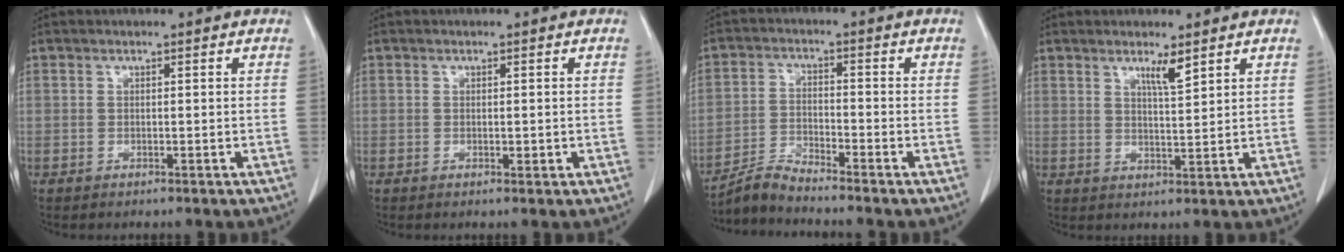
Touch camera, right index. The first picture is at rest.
{"total": 0.9, "force": [-0.2, 0.4, 0.8], "torque": [-0.013, -0.001, 0.000]}
{"total": 4.7, "force": [-4.6, -1.0, 0.6], "torque": [-0.020, -0.016, -0.092]}
{"total": 3.3, "force": [2.3, 0.1, 2.4], "torque": [-0.043, -0.006, 0.042]}